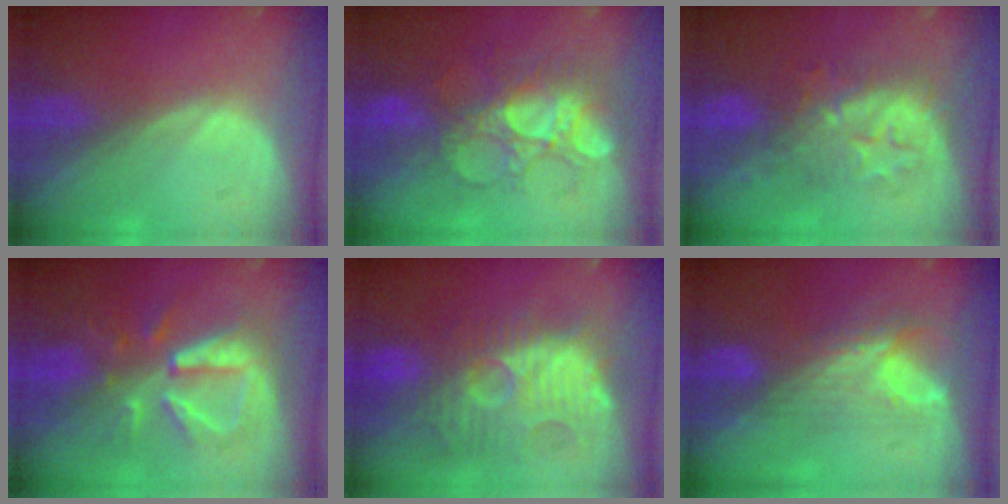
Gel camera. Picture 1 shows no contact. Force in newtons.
{"total": 9.1, "press": 8.7, "slide": 2.6}
{"total": 8.1, "press": 8.0, "slide": 1.2}
{"total": 8.3, "press": 8.2, "slide": 0.8}
{"total": 11.7, "press": 11.5, "slide": 2.4}
{"total": 7.9, "press": 6.6, "slide": 4.3}